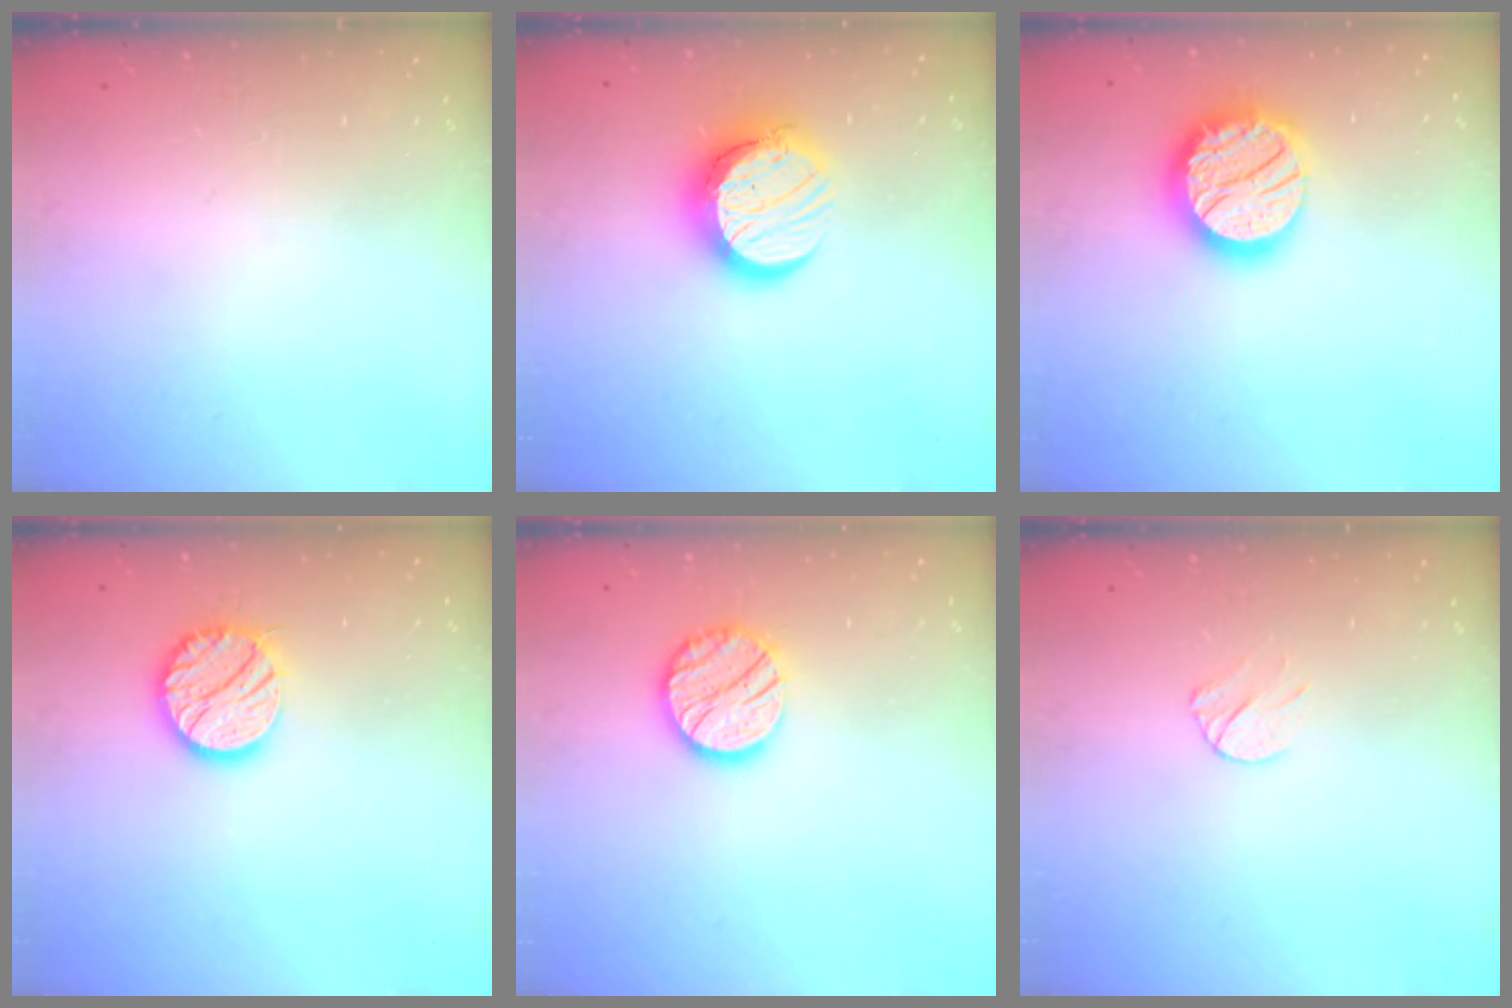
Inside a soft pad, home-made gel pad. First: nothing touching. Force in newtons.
{"total": 12.4, "press": 12.3, "slide": 1.2}
{"total": 19.2, "press": 19.1, "slide": 1.3}
{"total": 12.5, "press": 12.5, "slide": 0.6}
{"total": 12.6, "press": 12.6, "slide": 0.5}
{"total": 5.6, "press": 5.5, "slide": 0.7}